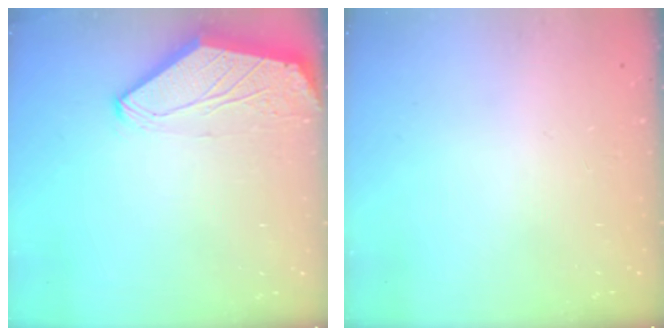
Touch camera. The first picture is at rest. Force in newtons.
{"total": 5.0, "press": 5.0, "slide": 0.3}